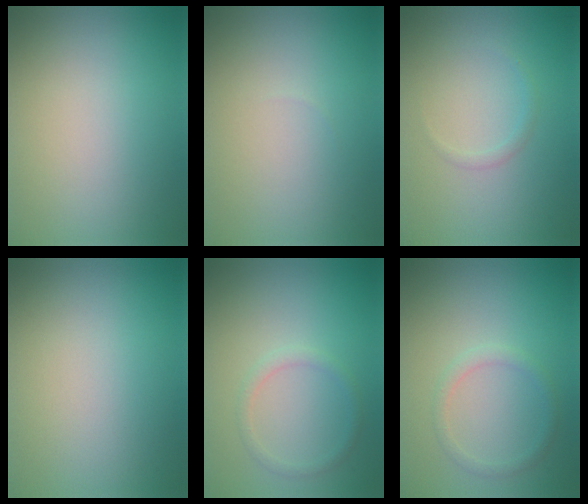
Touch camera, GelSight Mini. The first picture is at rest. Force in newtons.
{"total": 0.0}
{"total": 0.8, "press": 0.8, "slide": 0.1}
{"total": 0.0}
{"total": 1.2, "press": 1.2, "slide": 0.1}
{"total": 1.3, "press": 1.3, "slide": 0.0}